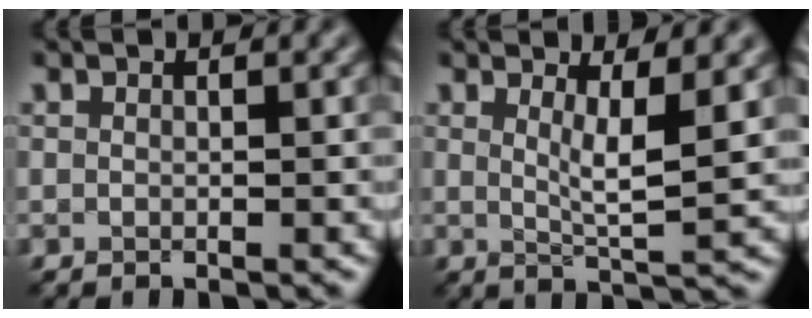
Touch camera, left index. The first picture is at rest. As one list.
[{"total": 3.7, "force": [1.1, 0.8, 3.4], "torque": [-0.056, -0.012, 0.019]}]